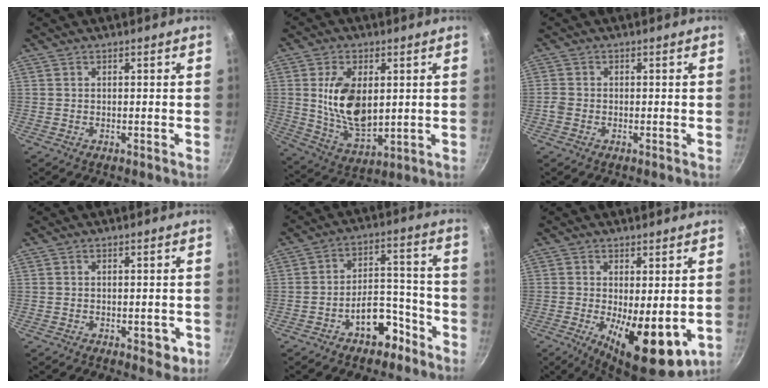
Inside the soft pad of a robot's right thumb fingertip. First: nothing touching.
{"total": 13.3, "force": [1.9, 7.6, 10.7], "torque": [-0.179, -0.018, 0.047]}
{"total": 1.7, "force": [-0.6, 1.4, 0.9], "torque": [-0.017, 0.002, -0.016]}
{"total": 3.2, "force": [-1.3, 1.7, 2.4], "torque": [-0.015, 0.002, -0.013]}
{"total": 9.7, "force": [-5.6, 5.5, 5.7], "torque": [-0.065, 0.063, -0.088]}
{"total": 14.2, "force": [-3.6, 5.5, 12.6], "torque": [-0.181, -0.028, -0.035]}